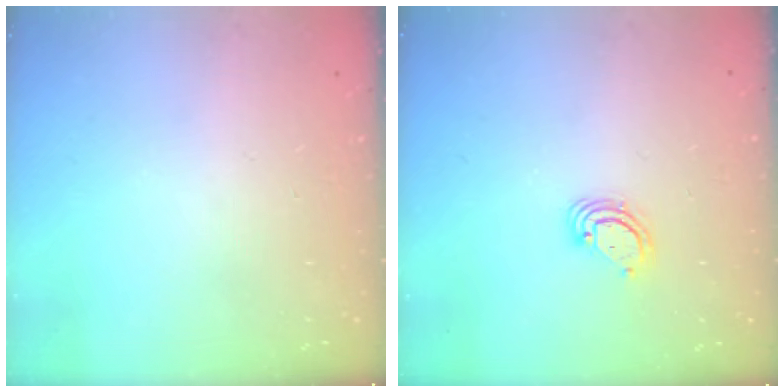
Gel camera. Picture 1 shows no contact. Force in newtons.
{"total": 3.7, "press": 3.7, "slide": 0.3}